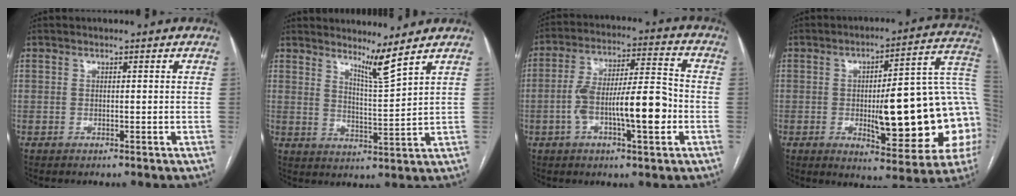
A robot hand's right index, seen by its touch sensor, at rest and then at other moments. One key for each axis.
{"total": 4.8, "fx": 4.0, "fy": -1.3, "fz": 2.3, "tx": -0.044, "ty": -0.031, "tz": 0.075}
{"total": 13.4, "fx": -3.4, "fy": 2.7, "fz": 12.7, "tx": -0.220, "ty": 0.019, "tz": -0.055}
{"total": 24.6, "fx": -2.8, "fy": 5.3, "fz": 23.9, "tx": -0.242, "ty": 0.026, "tz": -0.027}